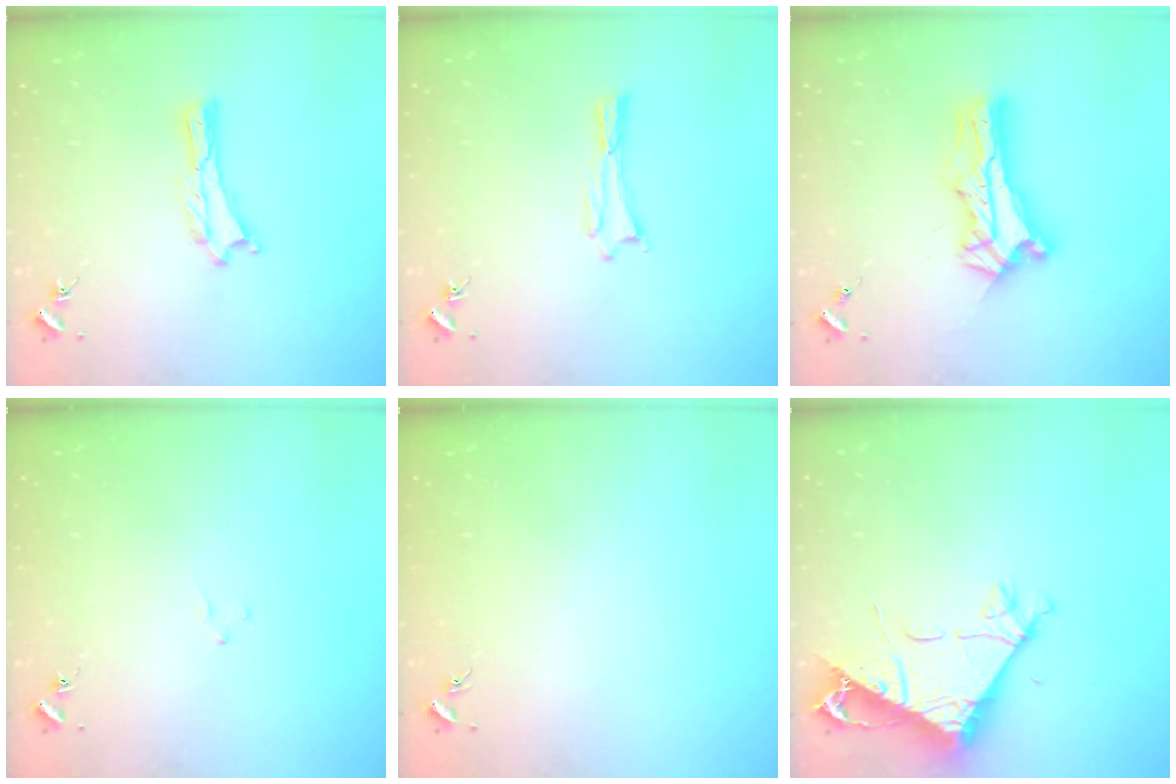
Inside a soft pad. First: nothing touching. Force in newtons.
{"total": 0.0}
{"total": 9.3, "press": 9.3, "slide": 0.7}
{"total": 1.2, "press": 1.2, "slide": 0.2}
{"total": 0.0}
{"total": 7.3, "press": 7.3, "slide": 0.7}